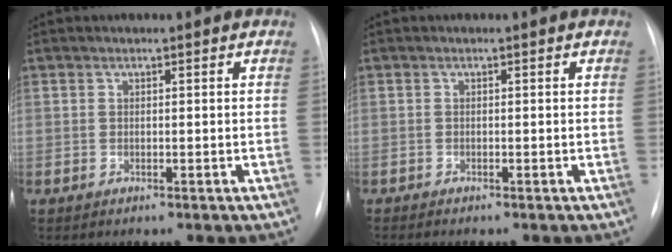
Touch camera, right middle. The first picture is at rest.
{"total": 0.8, "force": [-0.7, 0.0, 0.4], "torque": [-0.009, -0.004, -0.010]}